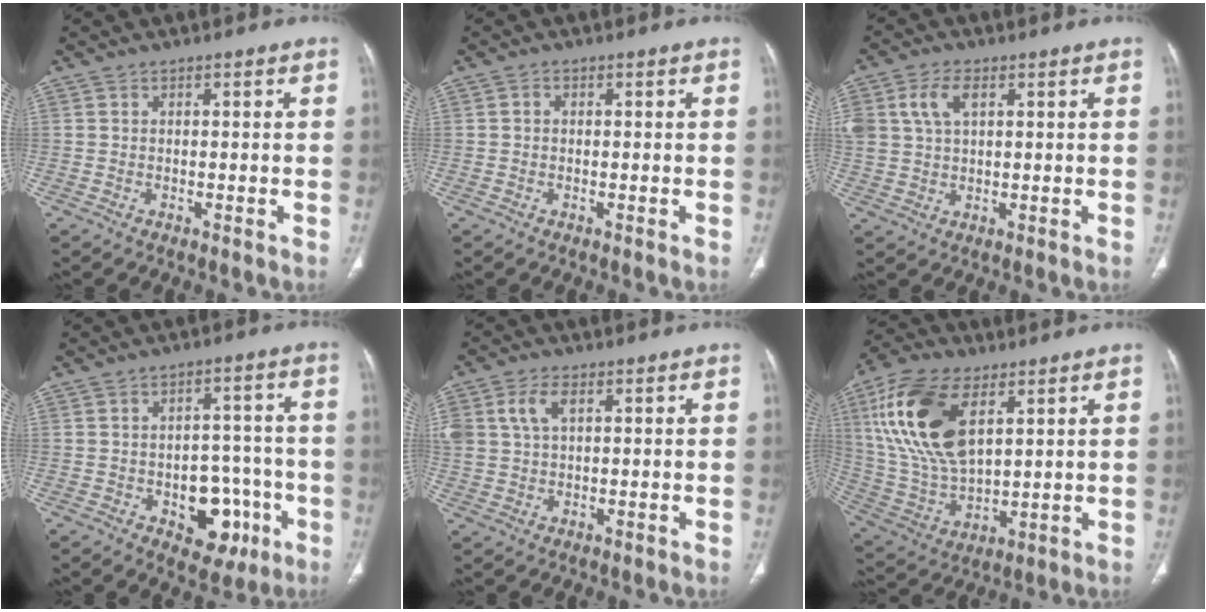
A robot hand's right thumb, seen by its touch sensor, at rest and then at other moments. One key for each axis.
{"total": 0.9, "fx": 0.0, "fy": 0.8, "fz": 0.4, "tx": -0.004, "ty": 0.002, "tz": -0.002}
{"total": 8.4, "fx": 3.0, "fy": 5.1, "fz": 6.0, "tx": -0.130, "ty": 0.008, "tz": 0.062}
{"total": 11.2, "fx": -4.0, "fy": 7.3, "fz": 7.4, "tx": -0.053, "ty": 0.032, "tz": -0.044}
{"total": 7.3, "fx": 2.5, "fy": 4.4, "fz": 5.3, "tx": -0.121, "ty": 0.009, "tz": 0.053}
{"total": 20.6, "fx": 7.6, "fy": 10.7, "fz": 15.9, "tx": -0.314, "ty": -0.018, "tz": 0.149}